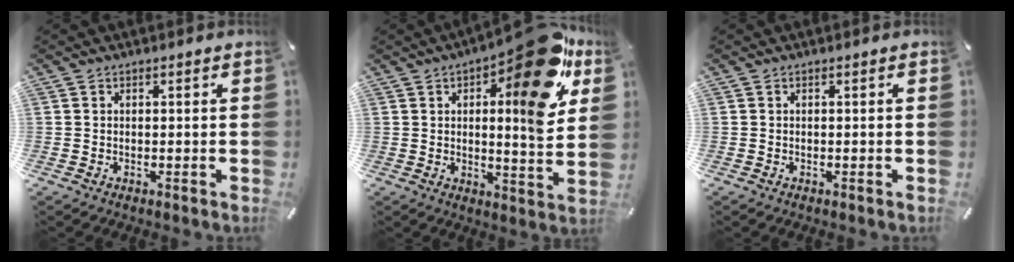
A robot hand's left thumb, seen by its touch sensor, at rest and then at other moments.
{"total": 19.5, "force": [9.8, 6.0, 15.7], "torque": [-0.196, -0.074, 0.146]}
{"total": 0.0}